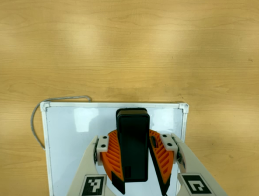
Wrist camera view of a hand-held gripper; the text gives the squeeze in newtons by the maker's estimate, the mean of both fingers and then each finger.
{"total": 11.7, "left": 10.4, "right": 13.0}